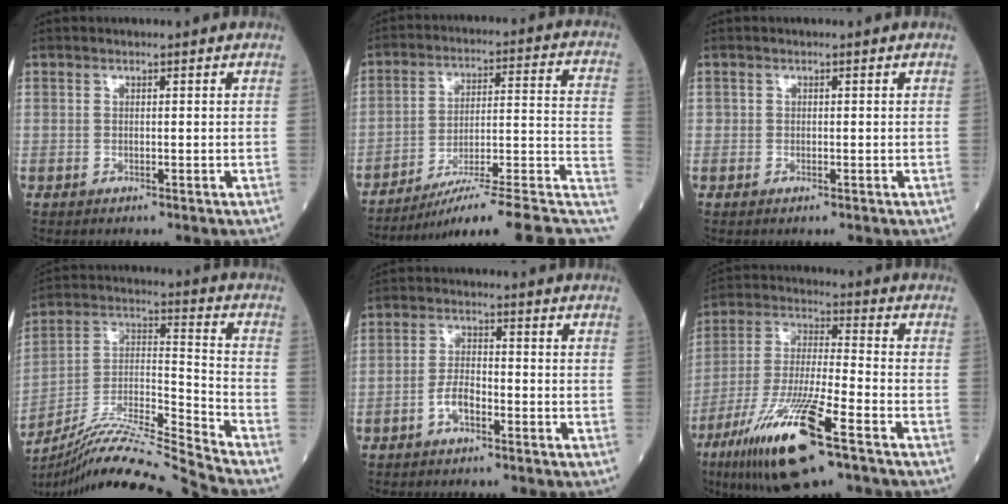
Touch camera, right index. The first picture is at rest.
{"total": 19.7, "force": [-14.0, 0.5, 13.8], "torque": [-0.134, 0.035, -0.209]}
{"total": 0.5, "force": [-0.2, 0.4, 0.3], "torque": [-0.005, 0.000, -0.003]}
{"total": 17.1, "force": [-15.8, -2.7, 6.0], "torque": [-0.108, 0.018, -0.280]}
{"total": 3.5, "force": [-1.8, 1.3, 2.7], "torque": [-0.053, 0.007, -0.036]}
{"total": 17.4, "force": [-9.6, 2.1, 14.4], "torque": [-0.303, -0.041, -0.176]}